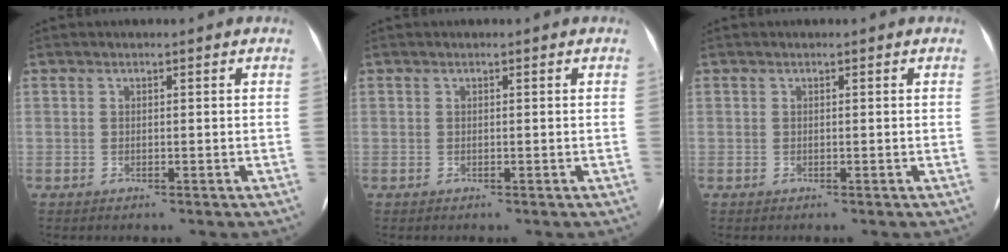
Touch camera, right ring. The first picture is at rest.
{"total": 0.0}
{"total": 0.0}